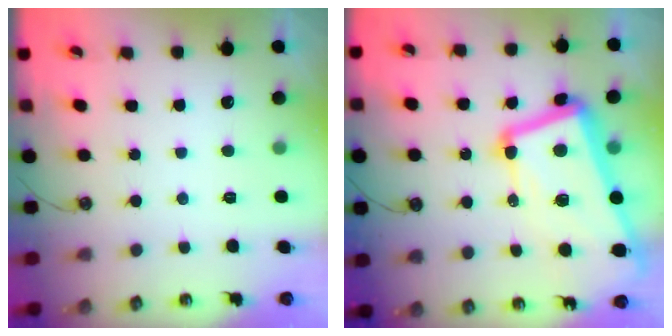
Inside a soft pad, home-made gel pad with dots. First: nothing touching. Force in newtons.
{"total": 18.8, "press": 18.5, "slide": 3.3}